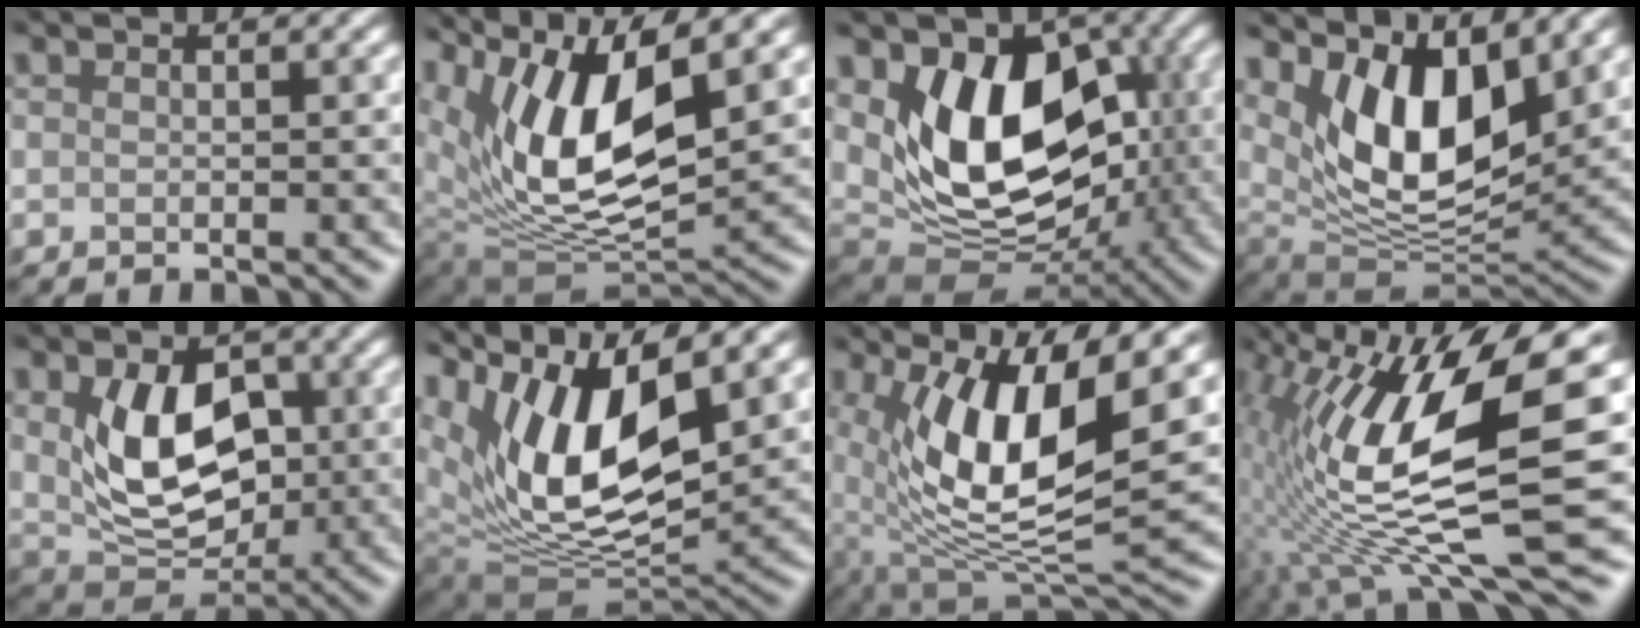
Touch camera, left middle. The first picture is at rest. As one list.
[{"total": 11.4, "force": [5.0, 4.5, 9.2], "torque": [-0.179, -0.008, 0.096]}, {"total": 10.5, "force": [1.8, 7.1, 7.5], "torque": [-0.118, -0.022, 0.033]}, {"total": 9.1, "force": [3.7, 4.3, 7.1], "torque": [-0.130, -0.023, 0.062]}, {"total": 7.6, "force": [0.9, 5.1, 5.5], "torque": [-0.110, -0.012, 0.023]}, {"total": 12.2, "force": [5.8, 5.3, 9.3], "torque": [-0.178, -0.002, 0.108]}, {"total": 11.6, "force": [2.4, 4.0, 10.7], "torque": [-0.210, -0.015, 0.040]}, {"total": 14.8, "force": [2.7, 4.5, 13.9], "torque": [-0.279, -0.006, 0.053]}]